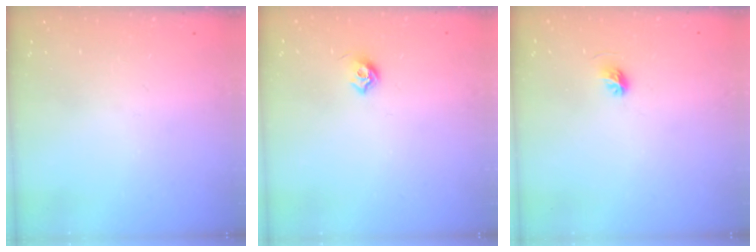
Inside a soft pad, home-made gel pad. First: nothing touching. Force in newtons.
{"total": 6.0, "press": 5.9, "slide": 1.0}
{"total": 4.5, "press": 4.3, "slide": 1.4}